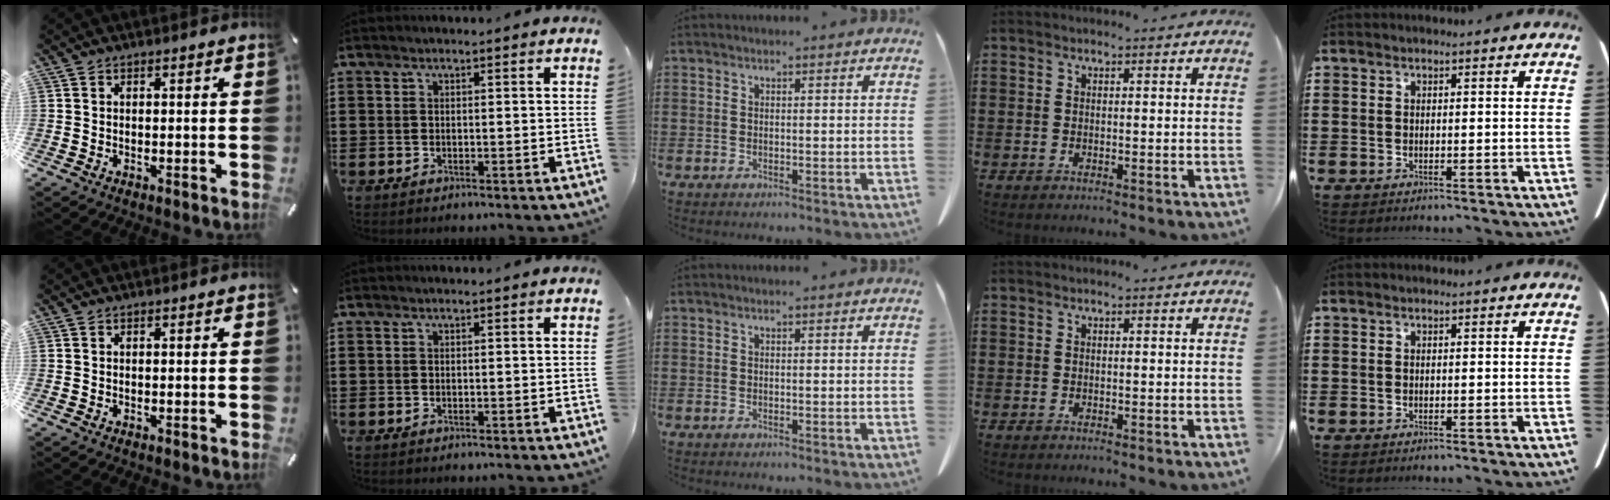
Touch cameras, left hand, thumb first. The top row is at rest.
{}